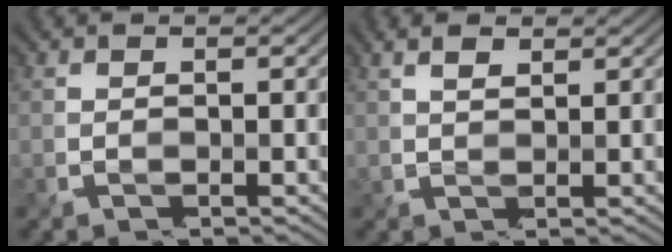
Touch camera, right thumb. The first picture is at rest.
{"total": 2.4, "force": [1.5, 0.6, 1.8], "torque": [-0.038, 0.006, 0.037]}